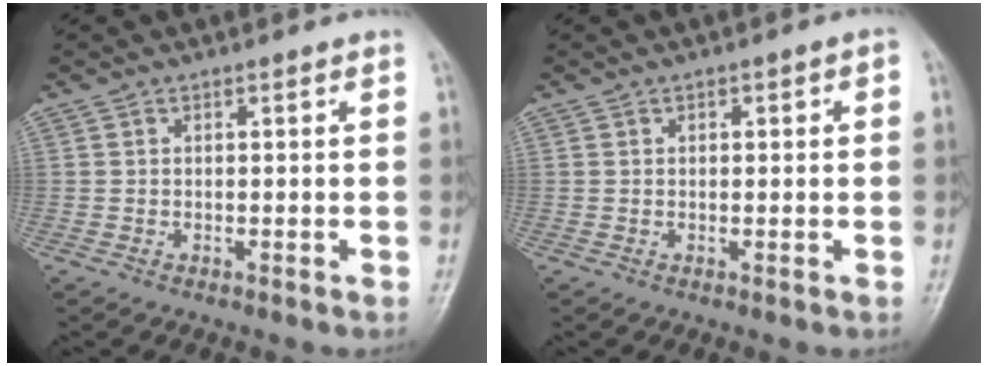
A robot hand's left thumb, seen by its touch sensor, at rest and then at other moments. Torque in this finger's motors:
{"motor_torque": [-0.10, 0.00, -0.05, -0.06, 0.03]}